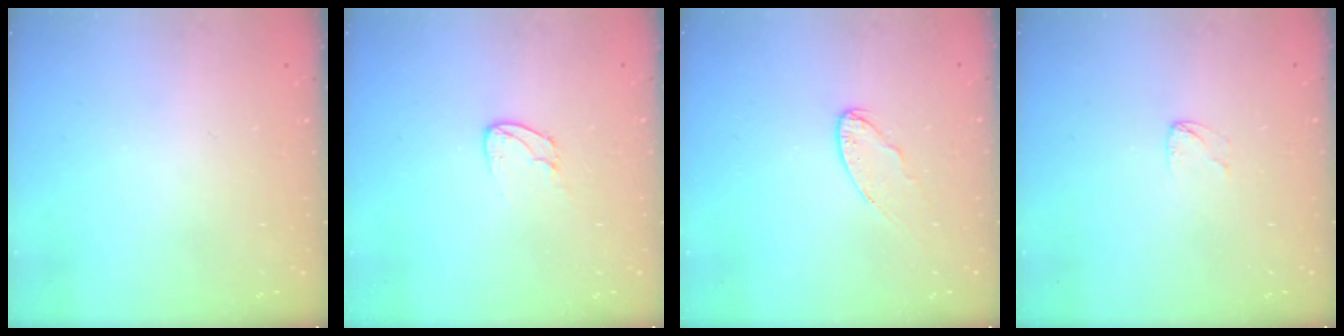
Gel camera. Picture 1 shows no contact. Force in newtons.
{"total": 4.5, "press": 4.5, "slide": 0.4}
{"total": 6.1, "press": 6.0, "slide": 0.6}
{"total": 2.5, "press": 2.5, "slide": 0.2}